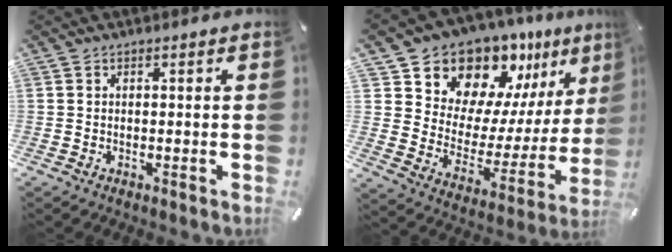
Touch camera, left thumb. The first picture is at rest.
{"total": 14.5, "force": [13.1, 6.0, 0.6], "torque": [-0.024, -0.149, 0.233]}